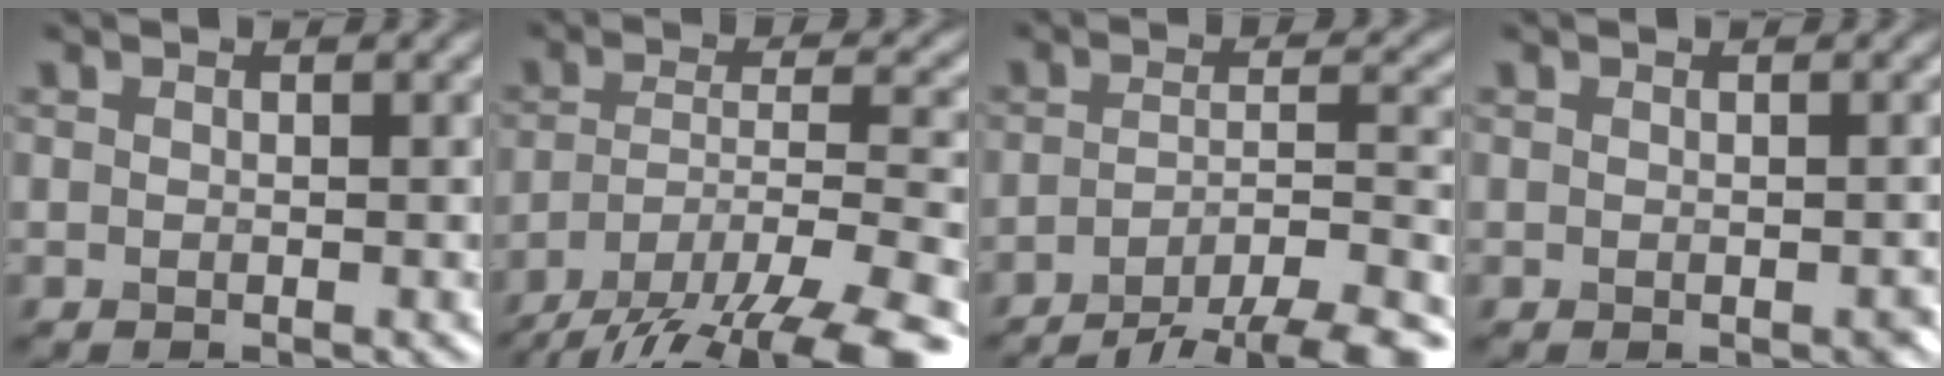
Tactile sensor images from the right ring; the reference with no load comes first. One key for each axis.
{"total": 14.9, "fx": -11.9, "fy": 4.4, "fz": 8.0, "tx": -0.141, "ty": -0.021, "tz": -0.168}
{"total": 10.2, "fx": -7.7, "fy": 2.8, "fz": 6.1, "tx": -0.087, "ty": -0.002, "tz": -0.116}
{"total": 0.8, "fx": -0.4, "fy": 0.3, "fz": 0.6, "tx": -0.009, "ty": -0.001, "tz": -0.004}